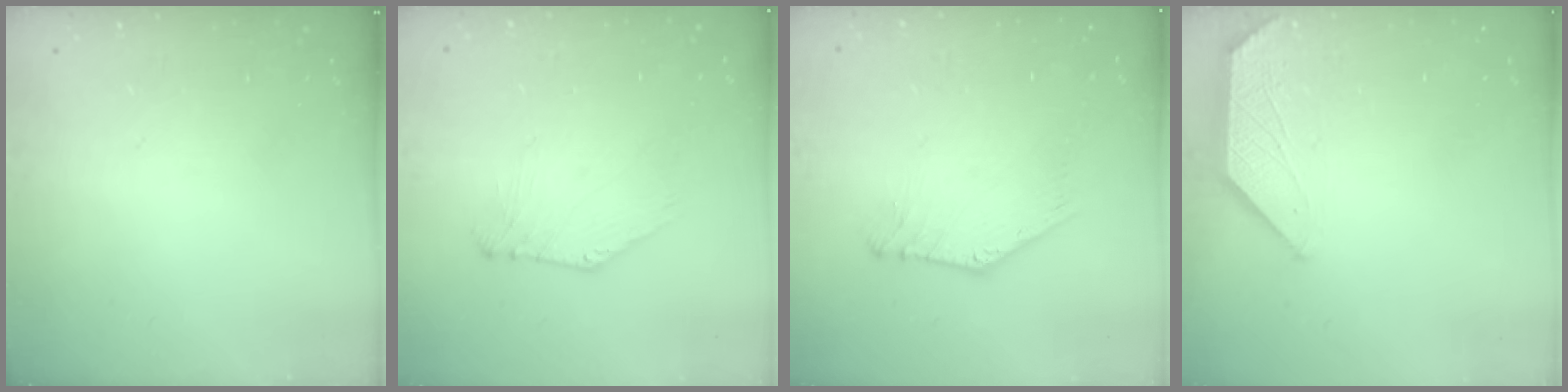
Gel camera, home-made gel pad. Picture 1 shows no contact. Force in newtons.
{"total": 0.0}
{"total": 1.5, "press": 1.4, "slide": 0.2}
{"total": 1.5, "press": 1.4, "slide": 0.3}